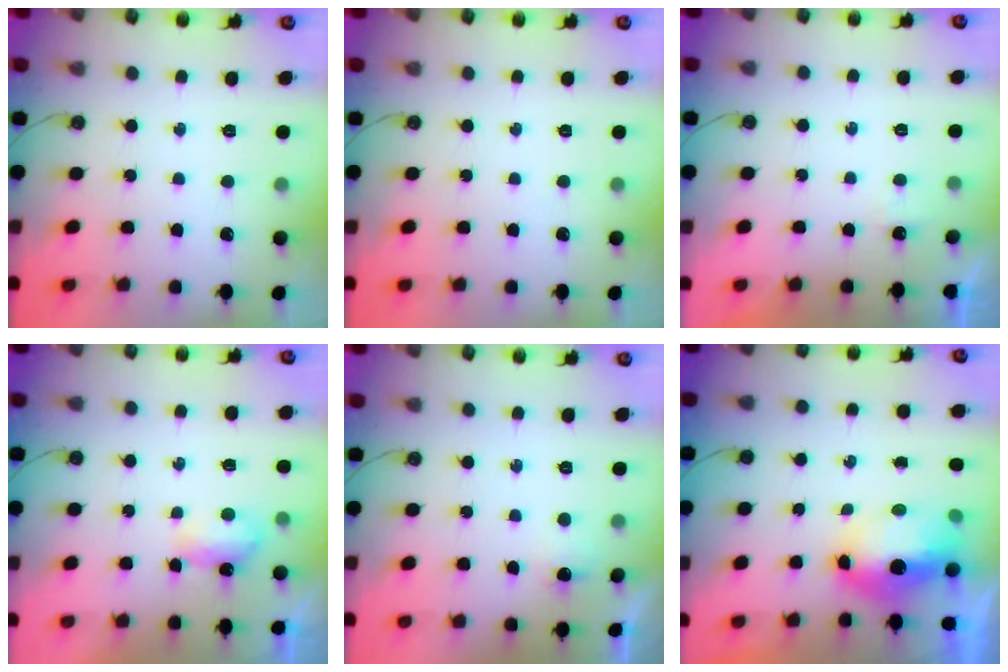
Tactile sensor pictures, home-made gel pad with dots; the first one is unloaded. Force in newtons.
{"total": 0.0}
{"total": 7.5, "press": 1.8, "slide": 7.3}
{"total": 3.8, "press": 3.8, "slide": 0.5}
{"total": 5.4, "press": 5.3, "slide": 1.0}
{"total": 7.2, "press": 7.1, "slide": 1.4}